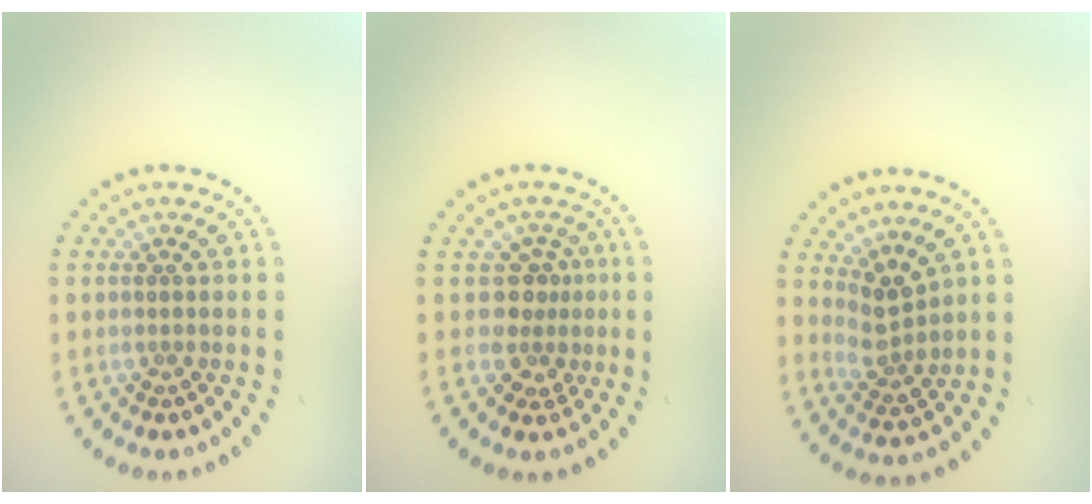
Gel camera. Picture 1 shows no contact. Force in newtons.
{"total": 2.8, "press": 2.0, "slide": 2.0}
{"total": 2.7, "press": 2.0, "slide": 1.8}